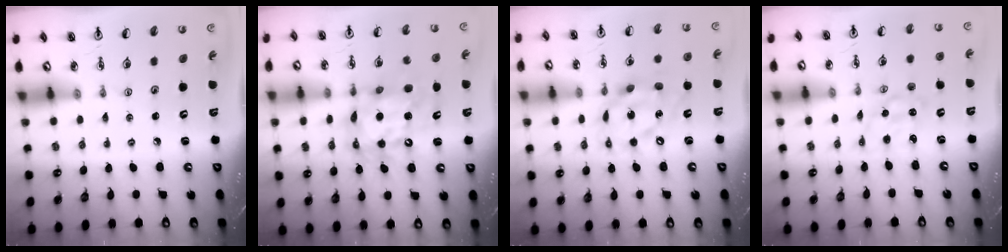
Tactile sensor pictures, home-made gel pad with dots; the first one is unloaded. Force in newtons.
{"total": 13.8, "press": 13.7, "slide": 1.2}
{"total": 14.6, "press": 14.6, "slide": 1.2}
{"total": 1.2, "press": 1.2, "slide": 0.3}